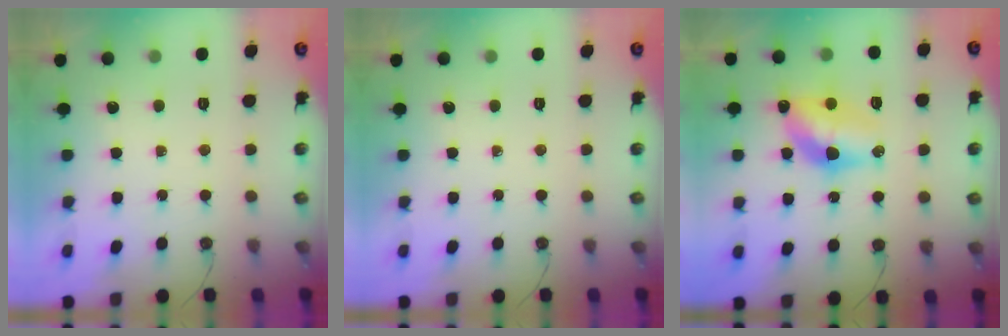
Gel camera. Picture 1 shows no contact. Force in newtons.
{"total": 0.0}
{"total": 10.6, "press": 10.6, "slide": 0.9}